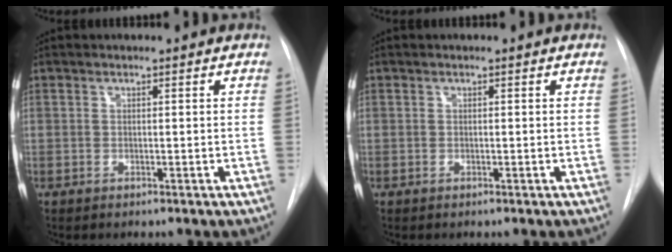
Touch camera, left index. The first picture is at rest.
{"total": 0.9, "force": [-0.8, -0.1, -0.1], "torque": [0.005, -0.005, -0.012]}